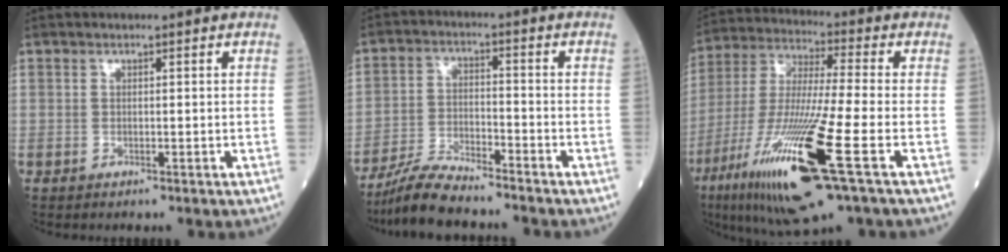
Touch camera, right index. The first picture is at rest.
{"total": 7.9, "force": [-7.3, 0.6, 3.0], "torque": [-0.061, -0.014, -0.137]}
{"total": 20.4, "force": [-8.5, 0.9, 18.6], "torque": [-0.387, -0.045, -0.160]}